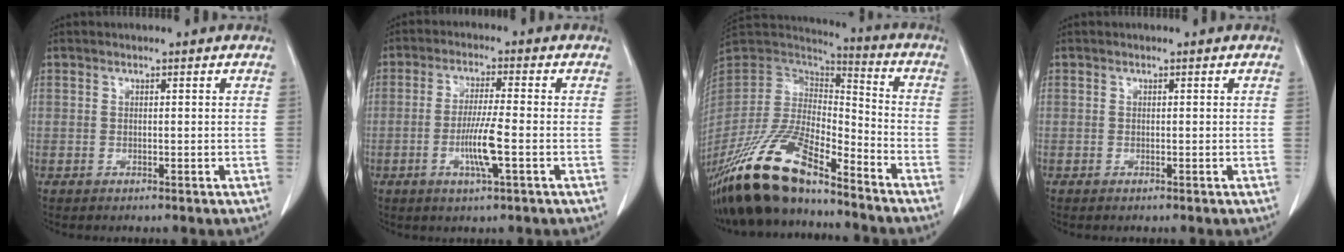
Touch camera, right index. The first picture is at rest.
{"total": 6.4, "force": [-2.0, 0.0, 6.0], "torque": [-0.119, -0.008, -0.036]}
{"total": 19.9, "force": [-15.5, 5.5, 11.2], "torque": [-0.241, -0.016, -0.293]}
{"total": 0.0}